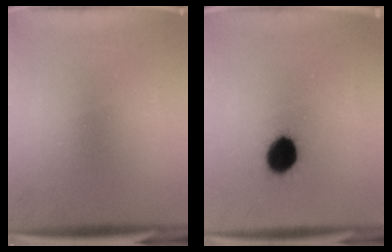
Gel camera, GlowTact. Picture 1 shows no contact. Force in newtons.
{"total": 8.9}